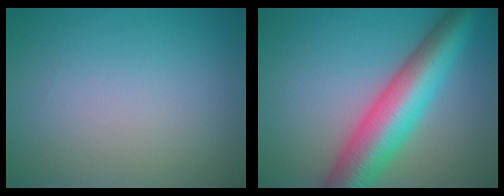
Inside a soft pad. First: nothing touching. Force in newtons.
{"total": 9.3, "press": 9.3, "slide": 0.1}